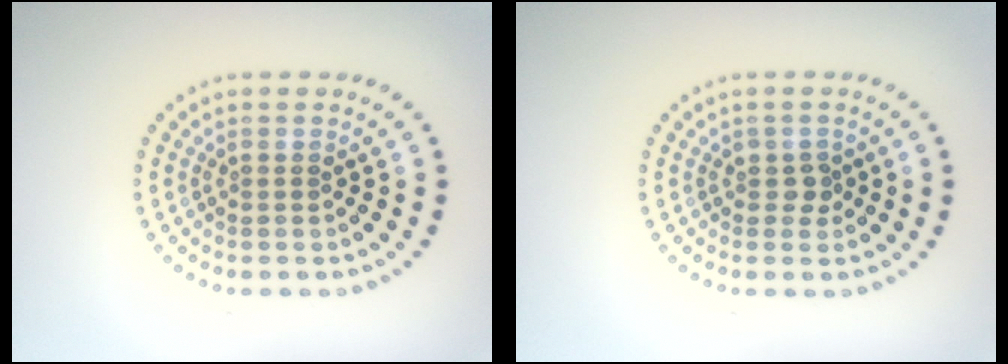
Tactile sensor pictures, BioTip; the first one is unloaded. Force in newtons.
{"total": 1.0, "press": 0.9, "slide": 0.4}